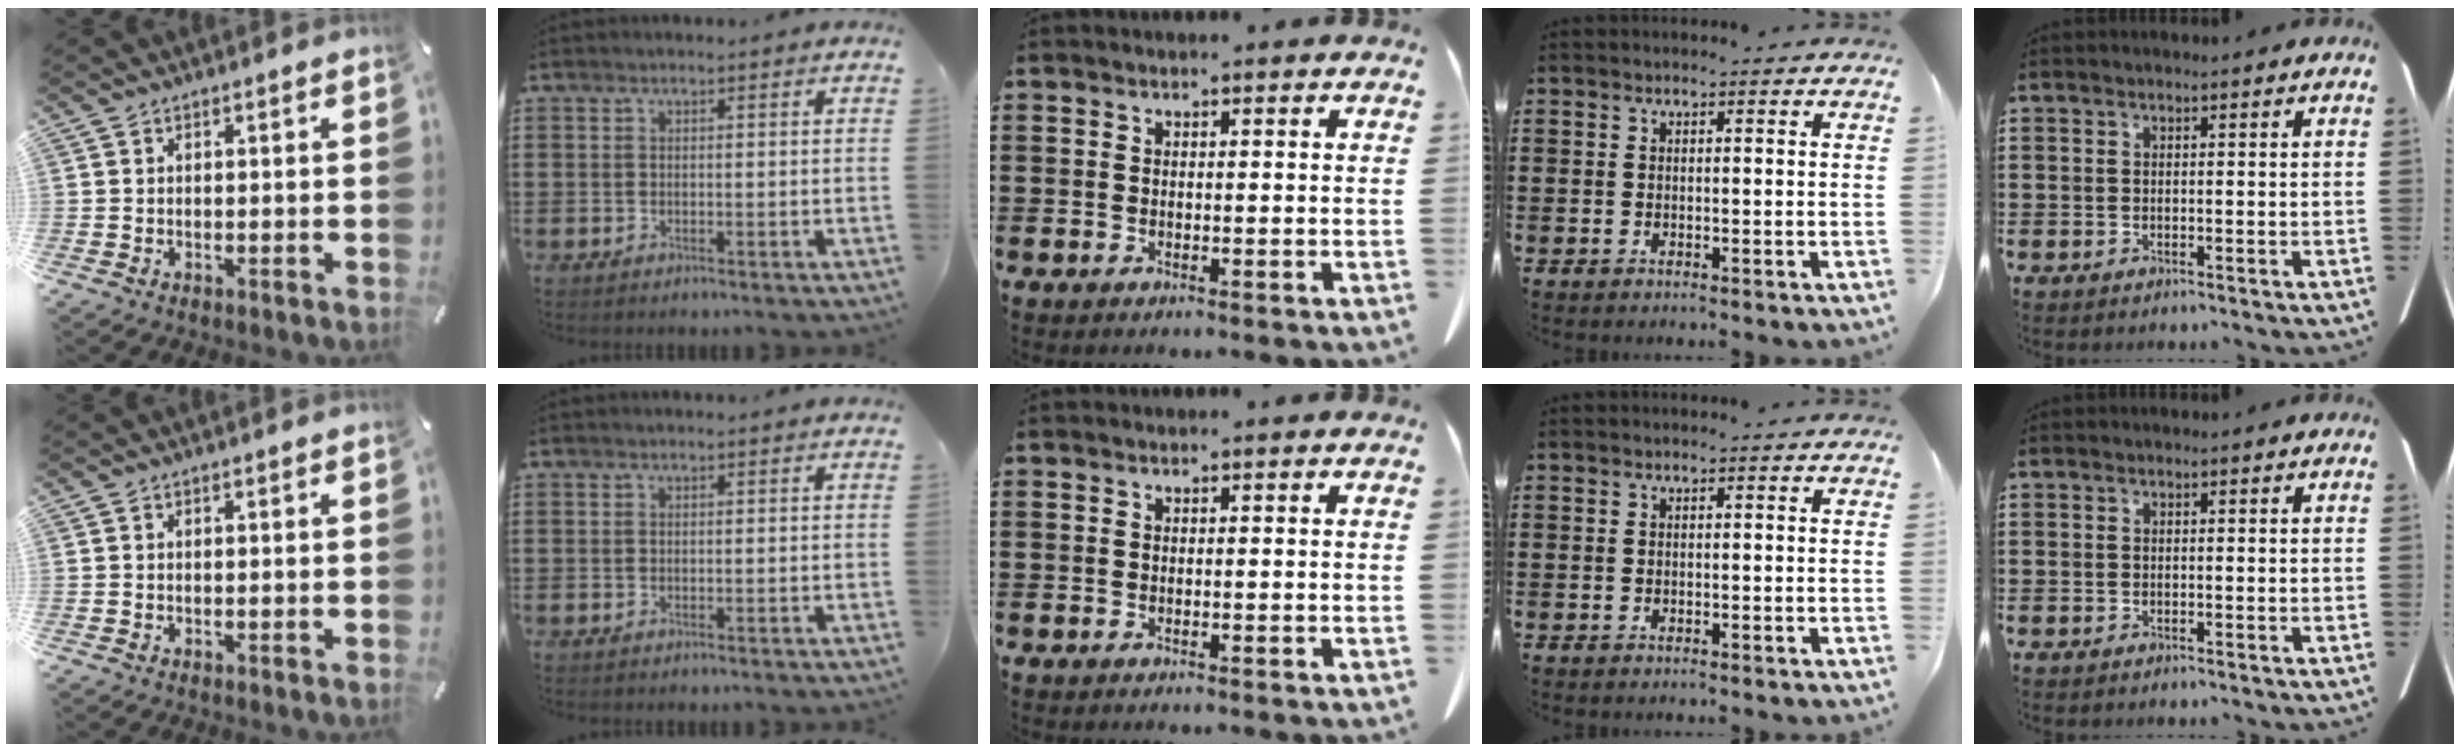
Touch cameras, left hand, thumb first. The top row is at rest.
{}